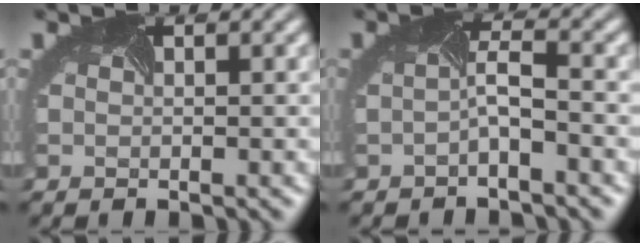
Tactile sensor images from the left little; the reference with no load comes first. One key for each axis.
{"total": 1.7, "fx": -0.9, "fy": 0.0, "fz": 1.5, "tx": -0.033, "ty": 0.000, "tz": -0.020}